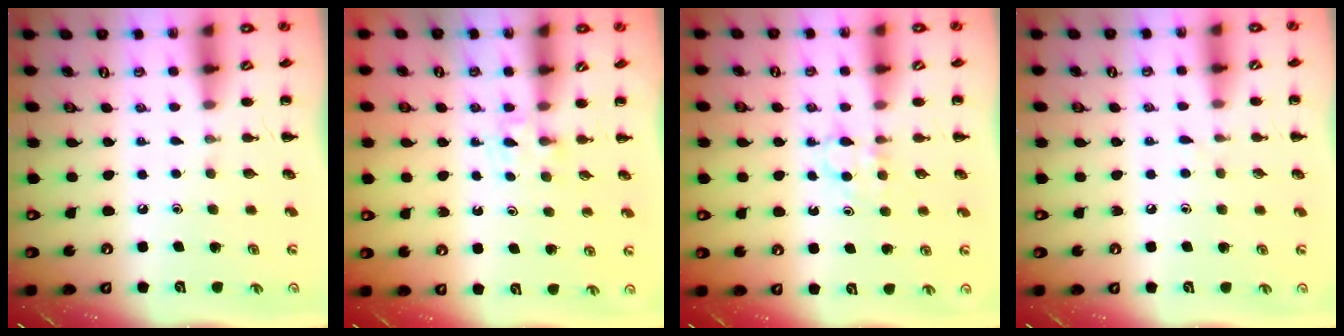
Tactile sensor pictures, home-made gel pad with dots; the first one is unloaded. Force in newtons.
{"total": 3.7, "press": 3.5, "slide": 1.1}
{"total": 3.4, "press": 3.2, "slide": 1.1}
{"total": 3.0, "press": 2.6, "slide": 1.5}